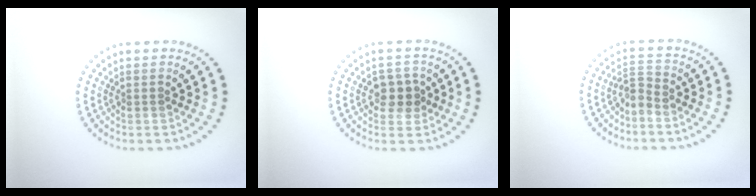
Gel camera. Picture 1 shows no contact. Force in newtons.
{"total": 2.5, "press": 2.4, "slide": 0.6}
{"total": 1.7, "press": 1.4, "slide": 1.0}